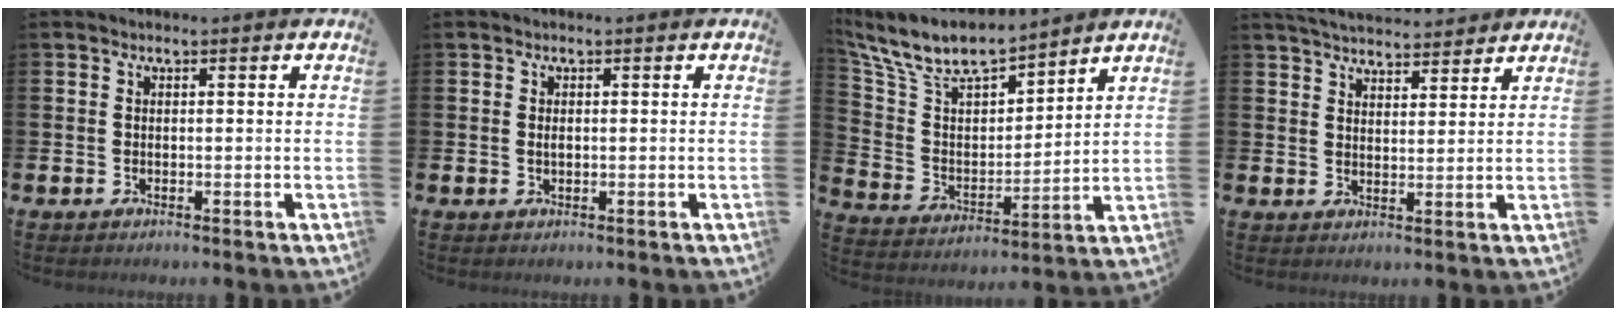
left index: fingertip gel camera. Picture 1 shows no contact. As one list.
[{"total": 0.5, "force": [0.1, 0.2, 0.5], "torque": [-0.009, 0.001, 0.001]}, {"total": 9.5, "force": [8.6, 2.4, 3.1], "torque": [-0.109, -0.059, 0.151]}, {"total": 4.7, "force": [4.6, 0.6, 0.3], "torque": [-0.019, -0.025, 0.083]}]